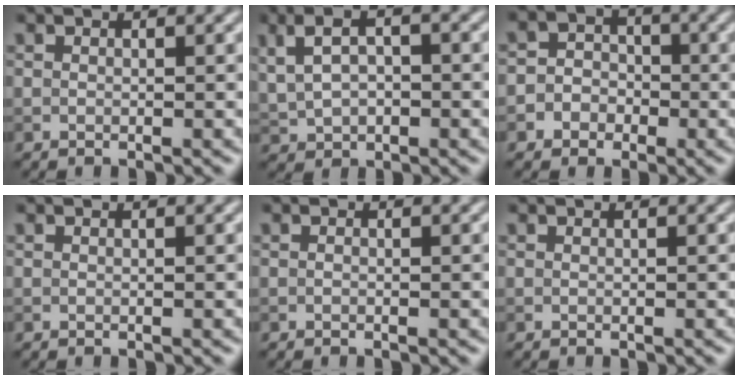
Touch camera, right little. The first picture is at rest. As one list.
[{"total": 4.2, "force": [1.3, 2.3, 3.2], "torque": [-0.073, 0.012, 0.030]}, {"total": 4.1, "force": [-1.4, 3.8, 0.8], "torque": [0.020, 0.015, -0.038]}, {"total": 0.0}, {"total": 0.0}, {"total": 0.0}]